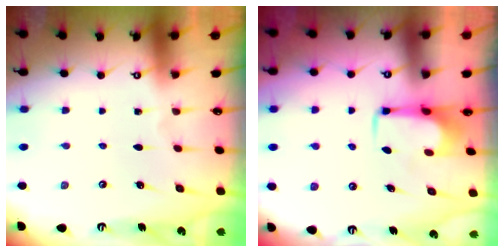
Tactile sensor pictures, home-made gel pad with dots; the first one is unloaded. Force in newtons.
{"total": 2.1, "press": 2.1, "slide": 0.4}